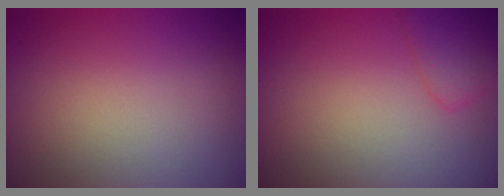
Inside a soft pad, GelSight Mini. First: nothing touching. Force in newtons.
{"total": 2.3, "press": 2.2, "slide": 0.2}